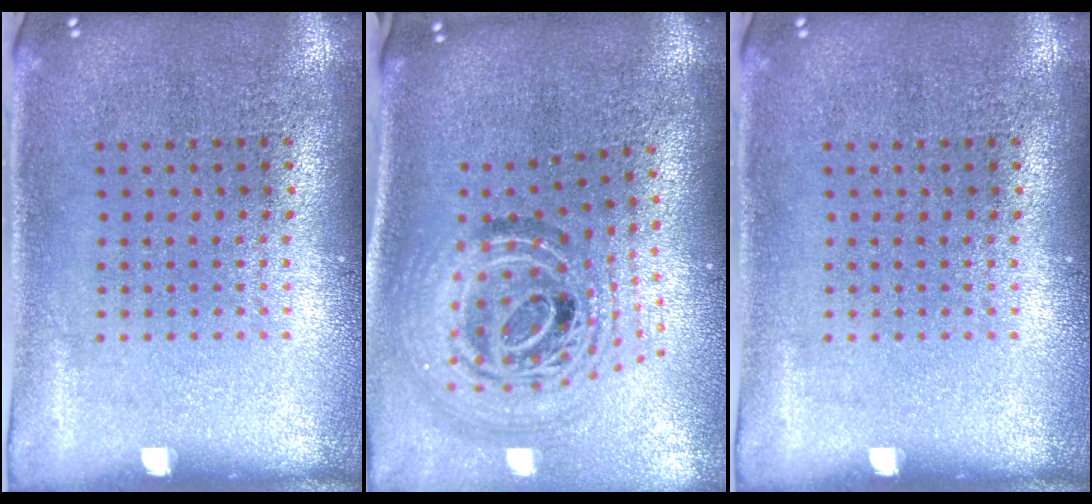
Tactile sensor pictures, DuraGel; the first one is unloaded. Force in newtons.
{"total": 2.1, "press": 1.7, "slide": 1.3}
{"total": 0.0}